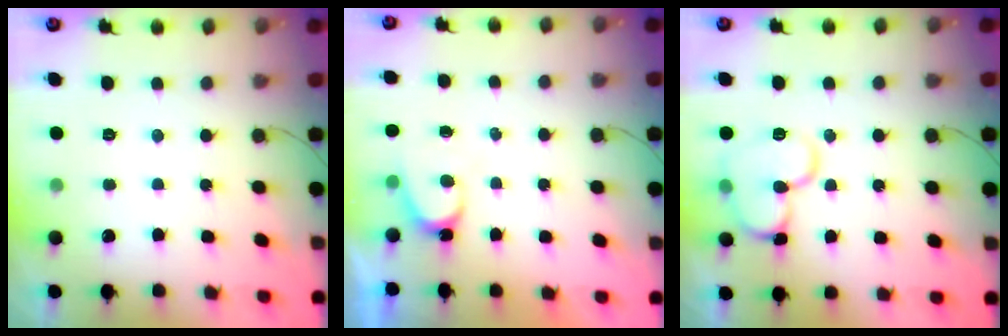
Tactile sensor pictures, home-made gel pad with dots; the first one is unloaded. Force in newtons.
{"total": 6.1, "press": 6.1, "slide": 0.3}
{"total": 11.9, "press": 11.8, "slide": 1.4}